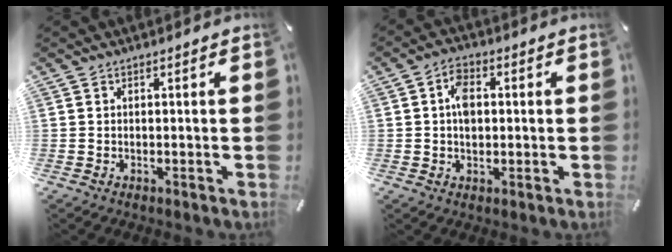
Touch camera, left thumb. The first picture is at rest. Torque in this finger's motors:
{"motor_torque": [0.09, 0.06, 0.24, 0.22, 0.06]}